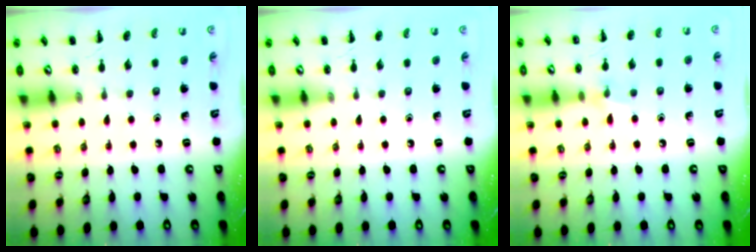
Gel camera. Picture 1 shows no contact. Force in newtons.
{"total": 0.0}
{"total": 5.9, "press": 5.7, "slide": 1.6}